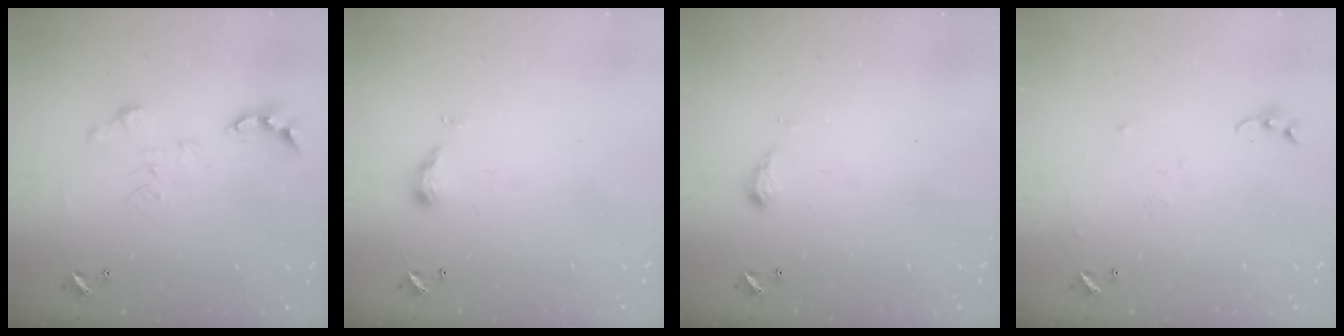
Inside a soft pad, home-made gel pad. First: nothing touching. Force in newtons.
{"total": 4.4, "press": 4.3, "slide": 0.7}
{"total": 3.5, "press": 3.5, "slide": 0.4}
{"total": 7.4, "press": 7.4, "slide": 0.8}